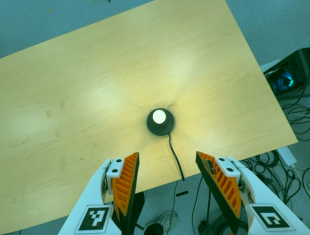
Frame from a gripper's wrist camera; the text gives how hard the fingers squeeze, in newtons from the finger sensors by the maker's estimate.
{"total": 0.0}